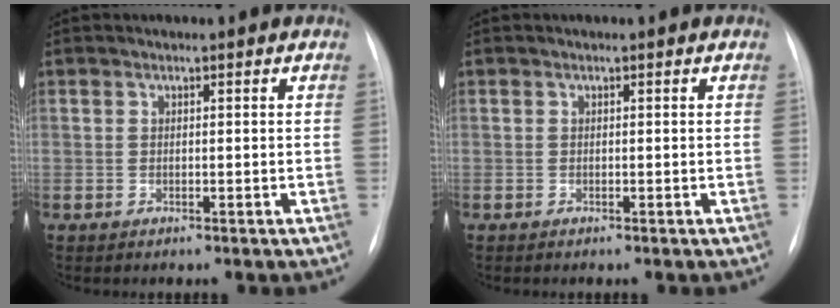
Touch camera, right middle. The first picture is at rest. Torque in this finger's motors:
{"motor_torque": [0.03, -0.03, -0.07, 0.00]}